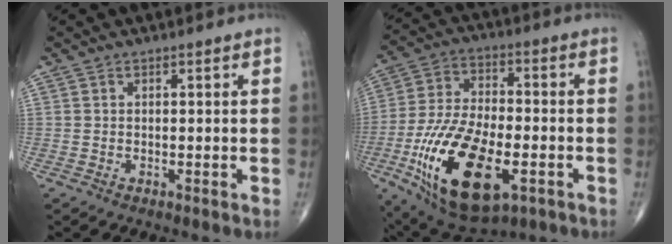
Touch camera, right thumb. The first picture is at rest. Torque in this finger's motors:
{"motor_torque": [0.12, 1.53, 2.20, -0.46, 0.76]}